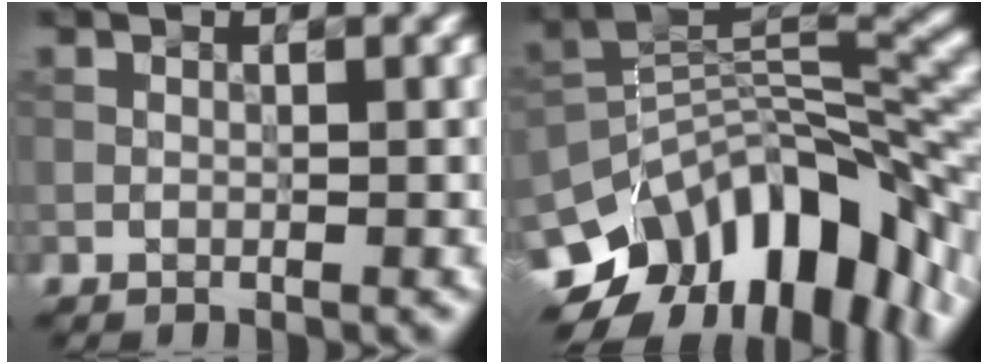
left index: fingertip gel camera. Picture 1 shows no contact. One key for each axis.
{"total": 13.8, "fx": -7.6, "fy": 7.0, "fz": 9.1, "tx": -0.158, "ty": 0.018, "tz": -0.127}